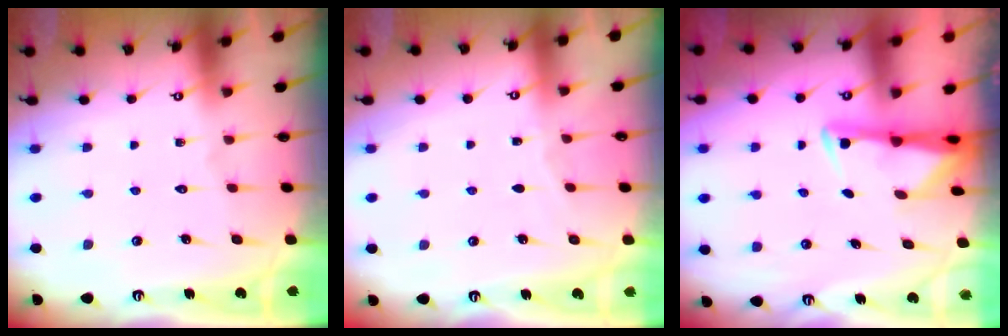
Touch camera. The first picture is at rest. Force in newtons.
{"total": 2.5, "press": 2.5, "slide": 0.4}
{"total": 3.0, "press": 3.0, "slide": 0.5}